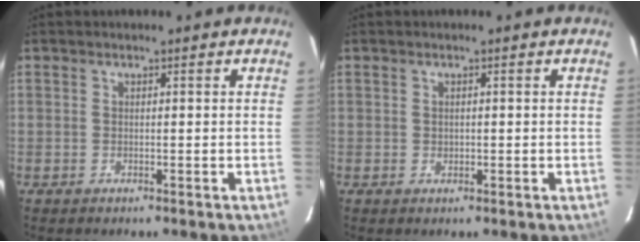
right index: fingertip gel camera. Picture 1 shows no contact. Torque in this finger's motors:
{"motor_torque": [-0.01, 0.04, -0.02, 0.00]}